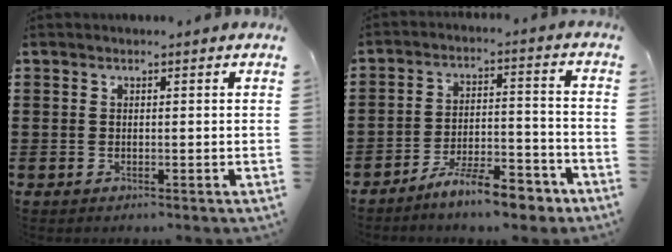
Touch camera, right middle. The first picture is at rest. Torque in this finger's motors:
{"motor_torque": [2.14, 0.00, 0.50, 0.17]}